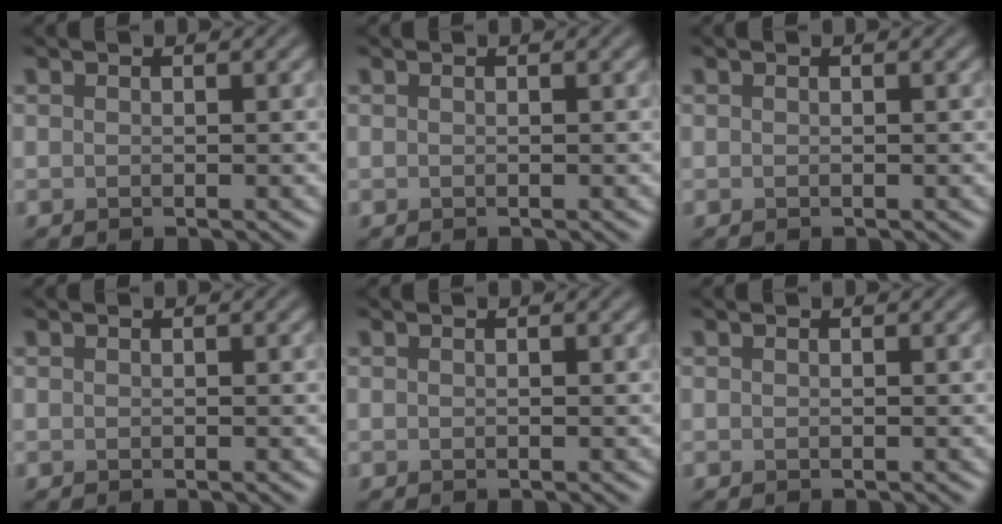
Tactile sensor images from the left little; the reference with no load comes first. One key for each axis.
{"total": 0.0}
{"total": 0.0}
{"total": 0.0}
{"total": 0.0}
{"total": 0.0}